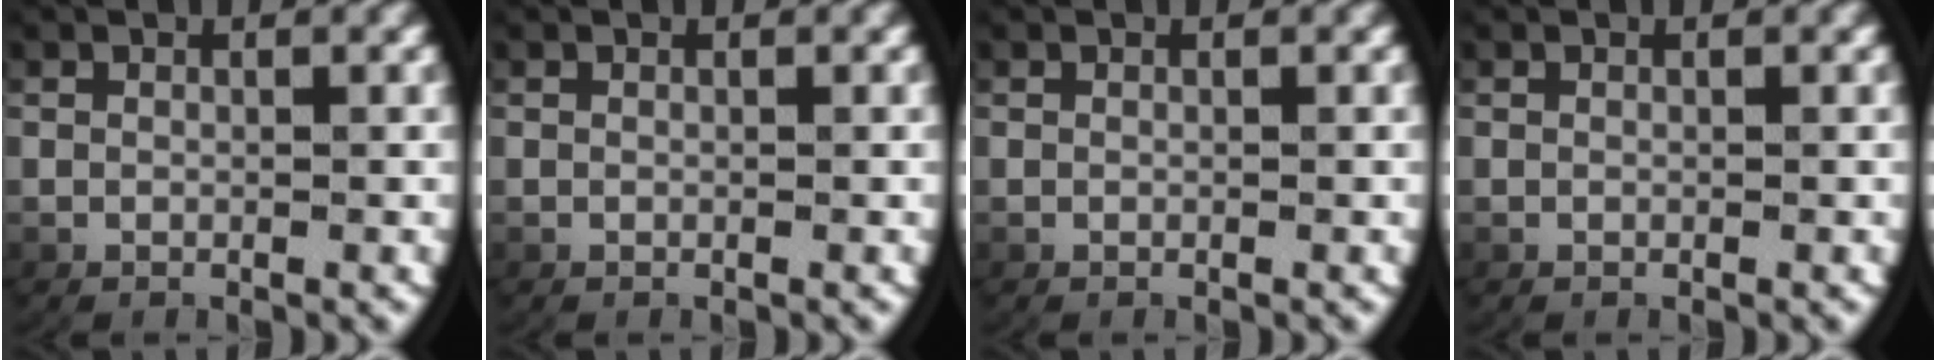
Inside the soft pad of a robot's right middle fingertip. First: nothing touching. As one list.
[{"total": 0.0}, {"total": 0.0}, {"total": 0.0}]